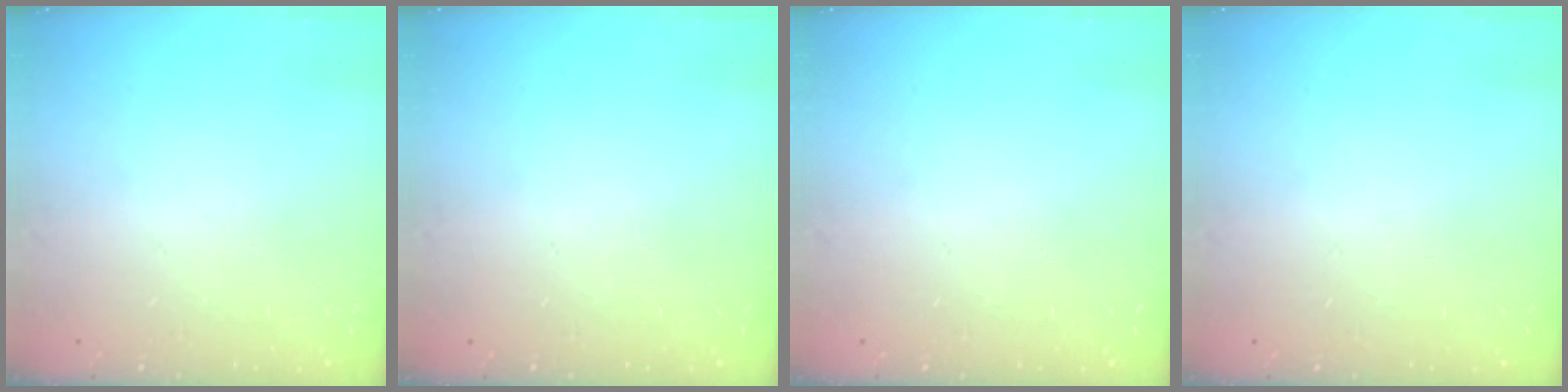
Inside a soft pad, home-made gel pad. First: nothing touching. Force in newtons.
{"total": 0.0}
{"total": 0.0}
{"total": 0.0}